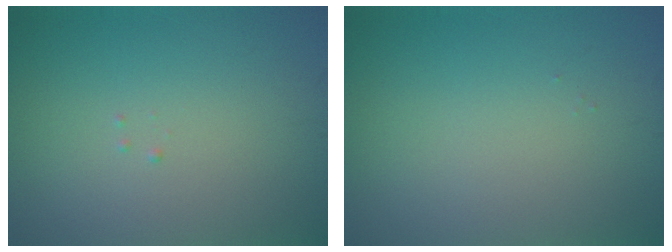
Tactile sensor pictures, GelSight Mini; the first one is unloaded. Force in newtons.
{"total": 0.0}